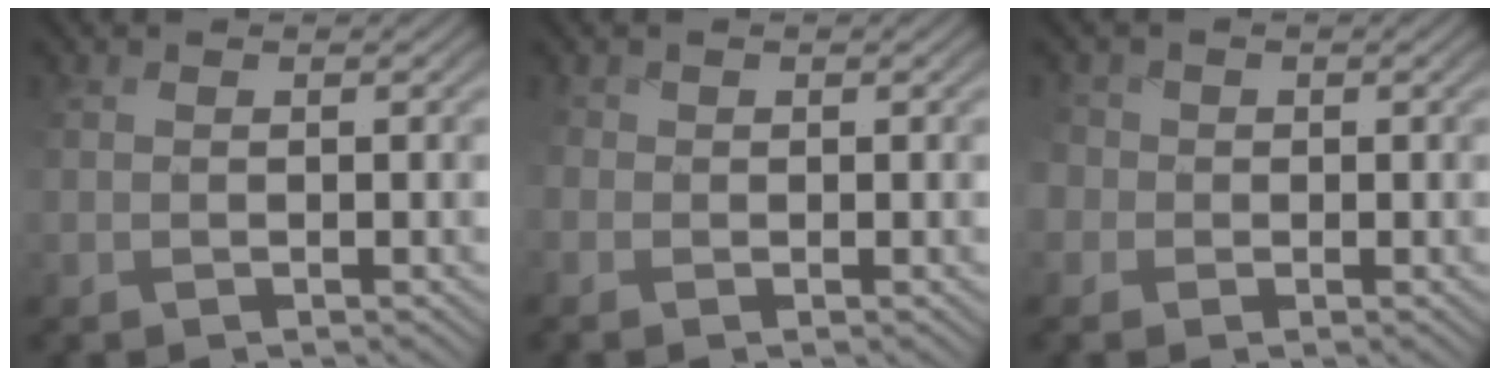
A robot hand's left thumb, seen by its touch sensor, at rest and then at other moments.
{"total": 1.4, "force": [-0.5, 1.2, 0.5], "torque": [-0.019, -0.005, -0.014]}
{"total": 3.1, "force": [-0.9, 2.8, 0.9], "torque": [-0.033, 0.003, -0.024]}